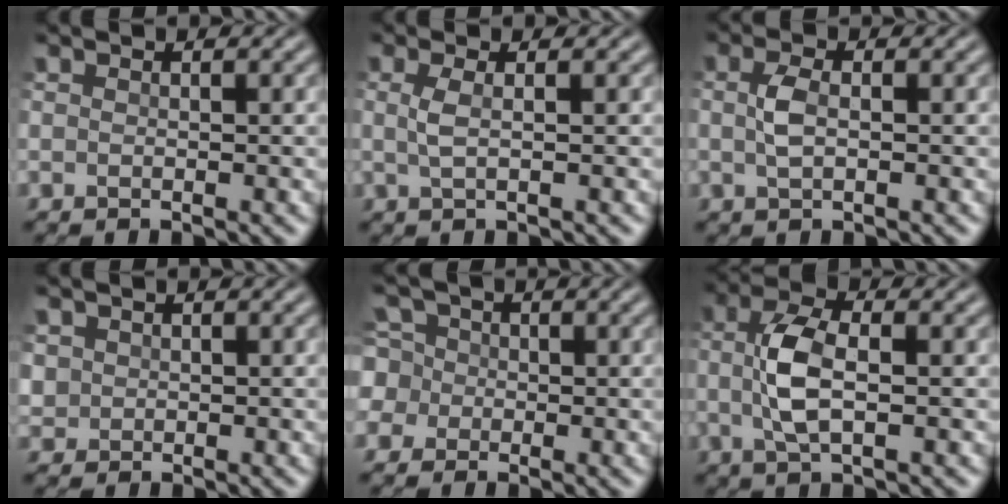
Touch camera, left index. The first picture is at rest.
{"total": 1.5, "force": [0.1, 0.2, 1.5], "torque": [-0.038, 0.002, 0.002]}
{"total": 2.1, "force": [-0.1, 0.9, 1.9], "torque": [-0.044, 0.002, -0.002]}
{"total": 1.4, "force": [0.2, 1.4, 0.2], "torque": [-0.002, -0.002, 0.009]}
{"total": 6.9, "force": [0.6, 6.6, 2.0], "torque": [-0.065, 0.033, -0.010]}
{"total": 4.9, "force": [-0.1, 2.0, 4.4], "torque": [-0.094, 0.004, -0.003]}